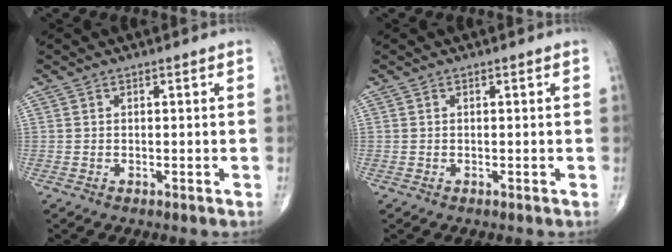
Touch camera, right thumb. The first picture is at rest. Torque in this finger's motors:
{"motor_torque": [-0.11, 0.02, -0.01, 0.01, 0.00]}